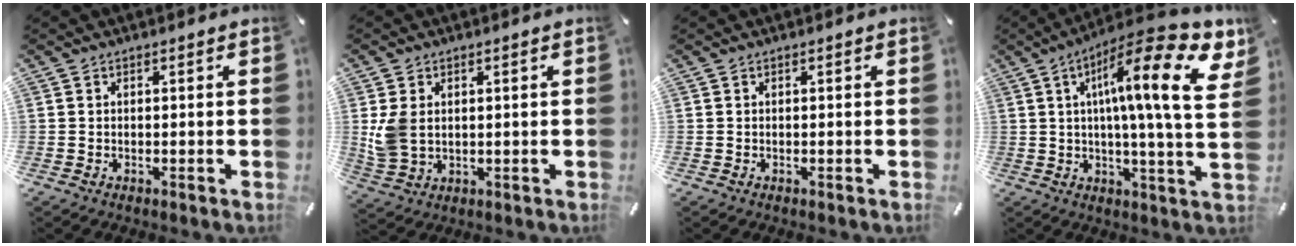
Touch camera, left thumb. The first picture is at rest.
{"total": 6.3, "force": [1.0, 4.4, 4.4], "torque": [-0.103, 0.002, 0.021]}
{"total": 0.0}
{"total": 22.5, "force": [7.8, 4.3, 20.7], "torque": [-0.311, -0.048, 0.110]}